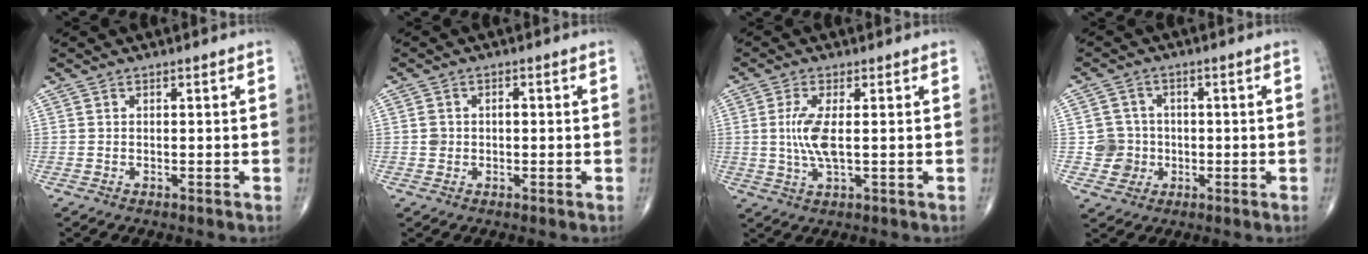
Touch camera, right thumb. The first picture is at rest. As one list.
[{"total": 2.5, "force": [-0.1, 2.0, 1.4], "torque": [-0.018, 0.011, -0.001]}, {"total": 6.0, "force": [0.3, 1.6, 5.8], "torque": [-0.138, -0.009, 0.005]}, {"total": 5.3, "force": [-0.7, 5.2, 0.5], "torque": [0.019, 0.010, -0.015]}]